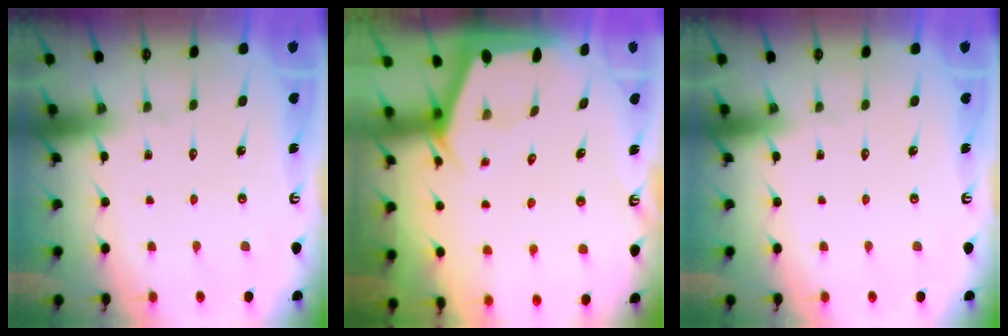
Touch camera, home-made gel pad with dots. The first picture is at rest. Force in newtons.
{"total": 1.8, "press": 1.8, "slide": 0.3}
{"total": 0.0}